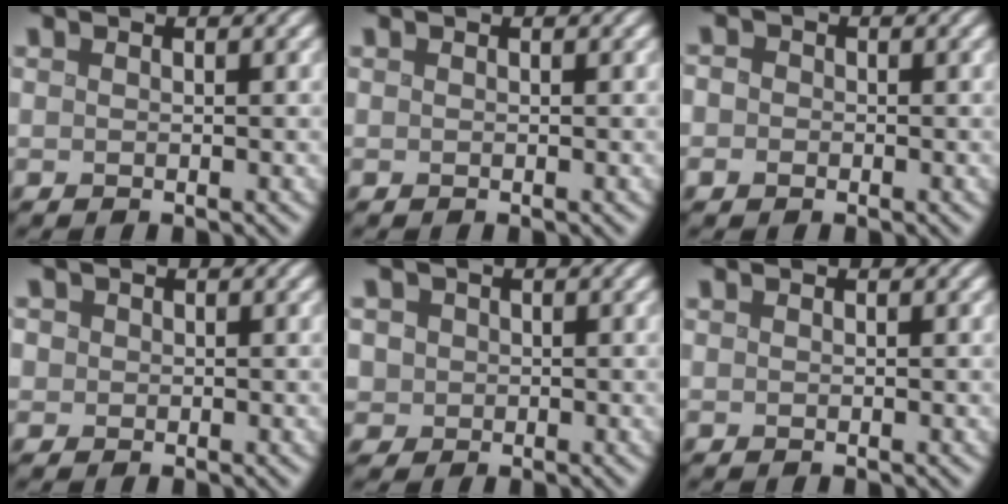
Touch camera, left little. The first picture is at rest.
{"total": 0.0}
{"total": 2.6, "force": [0.1, 2.3, 1.1], "torque": [-0.005, 0.018, -0.025]}
{"total": 3.2, "force": [1.1, 2.6, 1.4], "torque": [-0.039, 0.019, 0.008]}
{"total": 4.1, "force": [1.2, 3.6, 1.6], "torque": [-0.044, 0.020, 0.002]}
{"total": 0.0}